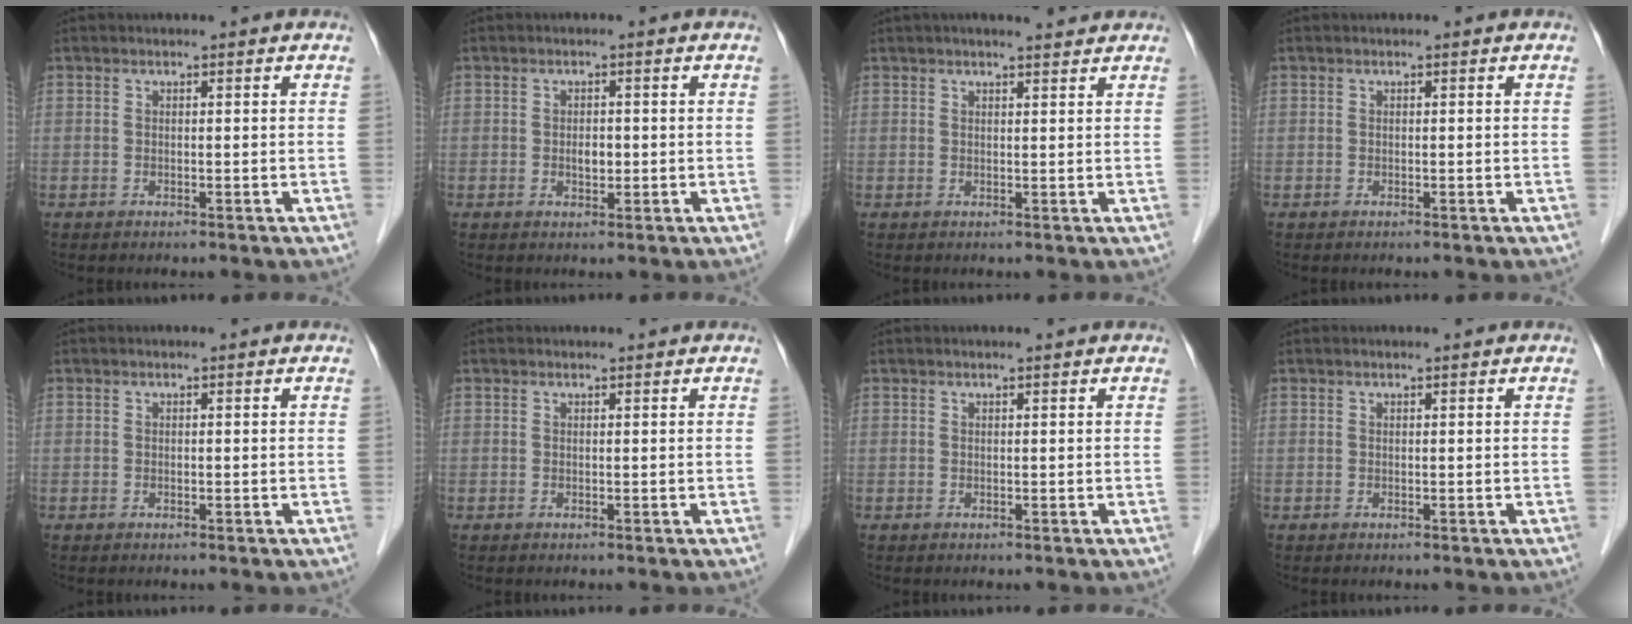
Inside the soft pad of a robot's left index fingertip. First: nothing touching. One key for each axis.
{"total": 2.9, "fx": -2.4, "fy": 1.0, "fz": 1.3, "tx": -0.018, "ty": -0.015, "tz": -0.042}
{"total": 2.1, "fx": 1.3, "fy": 0.3, "fz": 1.6, "tx": -0.019, "ty": 0.003, "tz": 0.004}
{"total": 0.0}
{"total": 2.2, "fx": -2.2, "fy": 0.0, "fz": -0.1, "tx": 0.006, "ty": -0.016, "tz": -0.041}
{"total": 1.8, "fx": -1.8, "fy": 0.0, "fz": -0.1, "tx": 0.003, "ty": -0.014, "tz": -0.036}
{"total": 1.6, "fx": -1.6, "fy": -0.1, "fz": 0.2, "tx": 0.000, "ty": -0.012, "tz": -0.031}
{"total": 1.8, "fx": -1.8, "fy": -0.1, "fz": 0.0, "tx": 0.002, "ty": -0.015, "tz": -0.036}